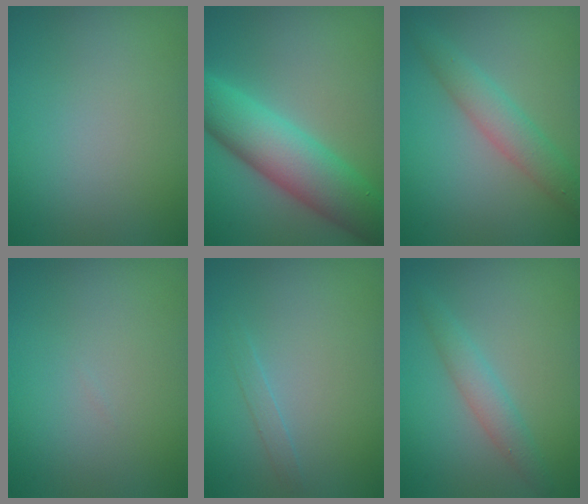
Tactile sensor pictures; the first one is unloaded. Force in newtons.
{"total": 8.3, "press": 8.3, "slide": 0.2}
{"total": 3.3, "press": 3.3, "slide": 0.0}
{"total": 0.0}
{"total": 0.9, "press": 0.9, "slide": 0.0}
{"total": 2.2, "press": 2.2, "slide": 0.1}